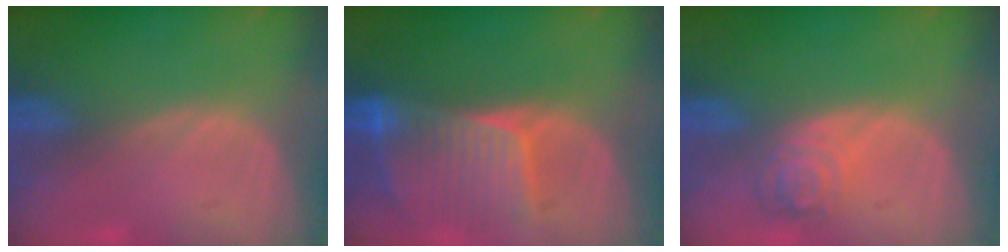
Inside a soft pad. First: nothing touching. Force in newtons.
{"total": 8.6, "press": 7.8, "slide": 3.8}
{"total": 4.7, "press": 4.2, "slide": 2.1}